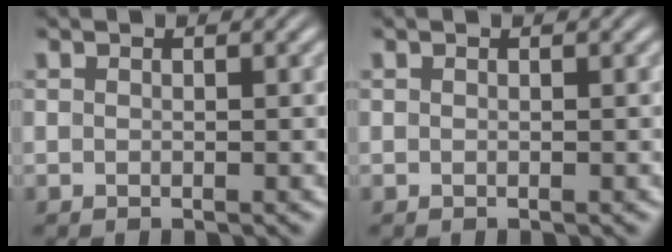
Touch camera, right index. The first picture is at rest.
{"total": 0.0}